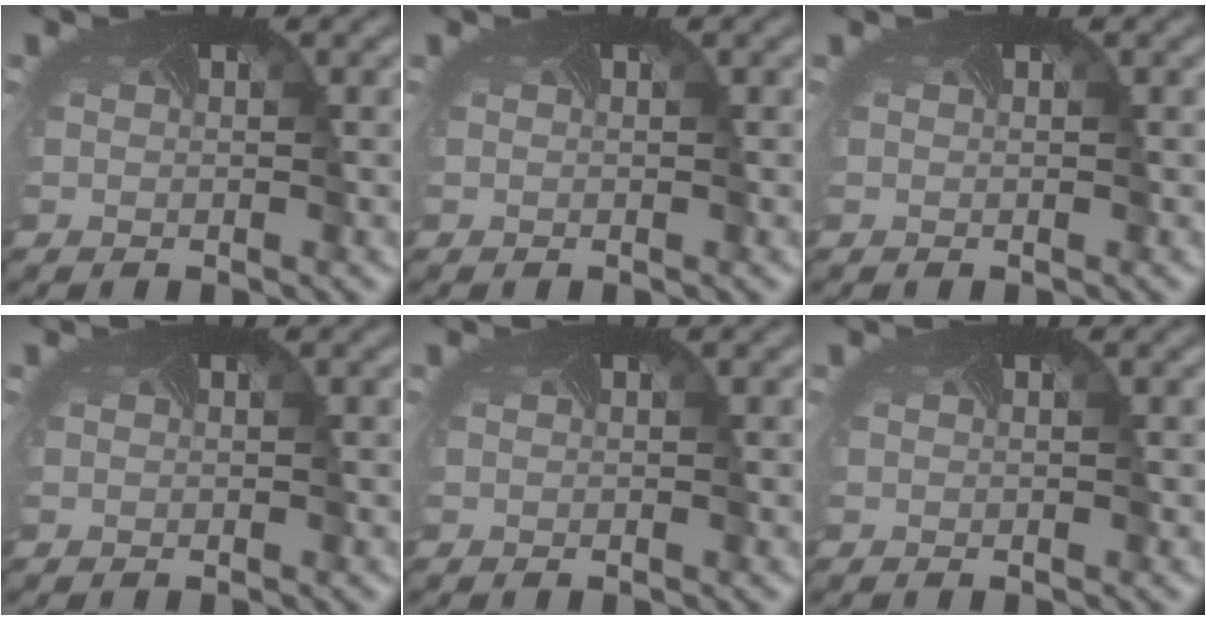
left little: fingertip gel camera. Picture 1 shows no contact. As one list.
[{"total": 0.0}, {"total": 0.0}, {"total": 0.0}, {"total": 0.0}, {"total": 0.0}]